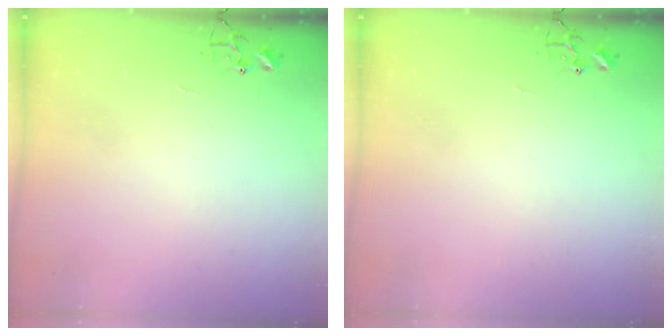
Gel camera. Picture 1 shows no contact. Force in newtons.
{"total": 0.0}